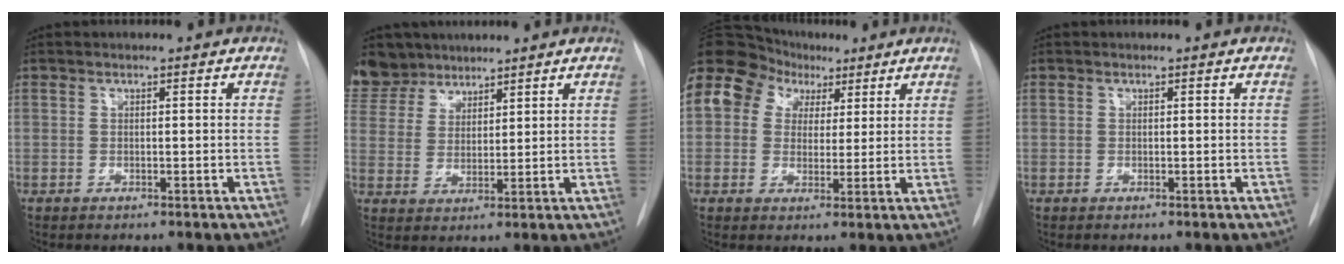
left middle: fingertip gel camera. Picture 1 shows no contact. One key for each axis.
{"total": 11.2, "fx": 9.1, "fy": 6.4, "fz": 1.6, "tx": -0.053, "ty": 0.020, "tz": 0.188}
{"total": 18.5, "fx": 7.9, "fy": 14.6, "fz": 8.0, "tx": -0.219, "ty": 0.098, "tz": 0.152}
{"total": 0.0}